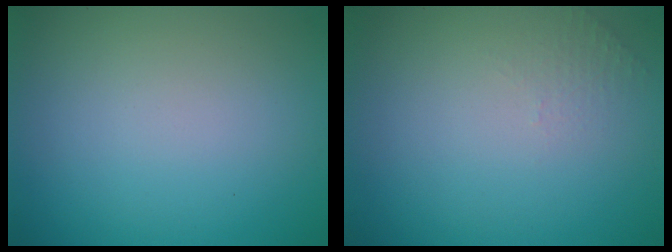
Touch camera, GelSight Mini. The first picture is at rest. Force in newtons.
{"total": 0.5, "press": 0.4, "slide": 0.4}